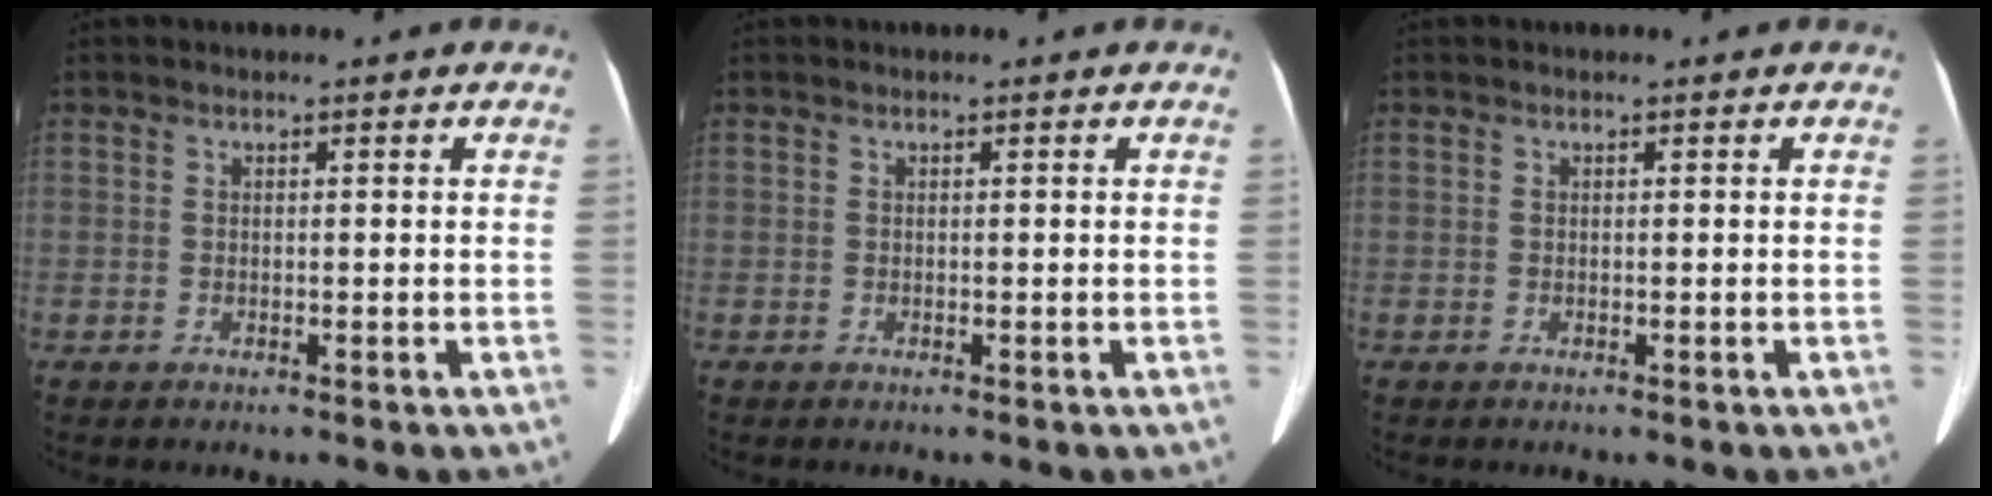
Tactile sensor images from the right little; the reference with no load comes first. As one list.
[{"total": 0.0}, {"total": 0.0}]